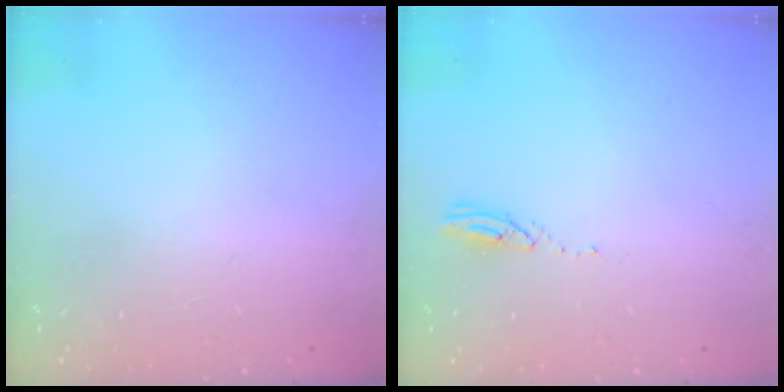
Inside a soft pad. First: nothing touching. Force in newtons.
{"total": 3.2, "press": 3.2, "slide": 0.2}